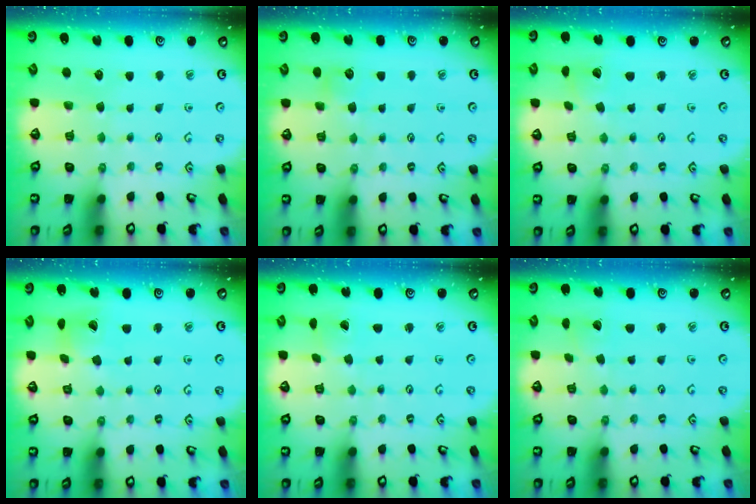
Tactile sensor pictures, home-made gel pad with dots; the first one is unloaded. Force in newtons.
{"total": 4.5, "press": 4.4, "slide": 0.7}
{"total": 3.4, "press": 3.3, "slide": 0.2}
{"total": 8.1, "press": 8.1, "slide": 1.0}
{"total": 0.6, "press": 0.6, "slide": 0.1}
{"total": 2.1, "press": 2.1, "slide": 0.1}